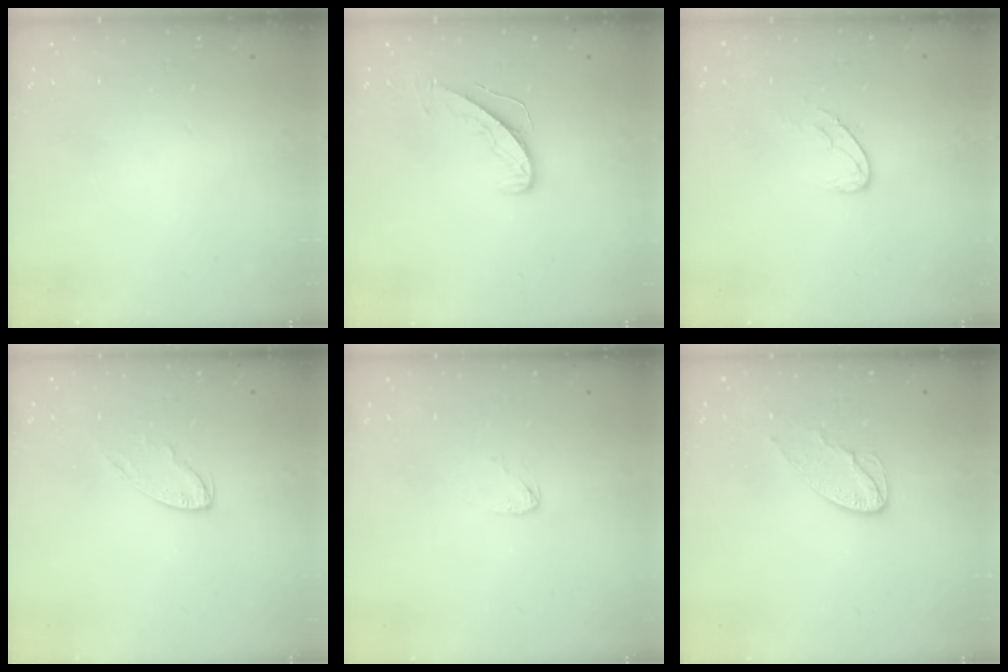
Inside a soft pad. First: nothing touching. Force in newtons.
{"total": 5.7, "press": 5.7, "slide": 0.4}
{"total": 5.1, "press": 5.1, "slide": 0.5}
{"total": 6.7, "press": 6.7, "slide": 0.2}
{"total": 3.0, "press": 3.0, "slide": 0.2}
{"total": 7.6, "press": 7.6, "slide": 0.2}